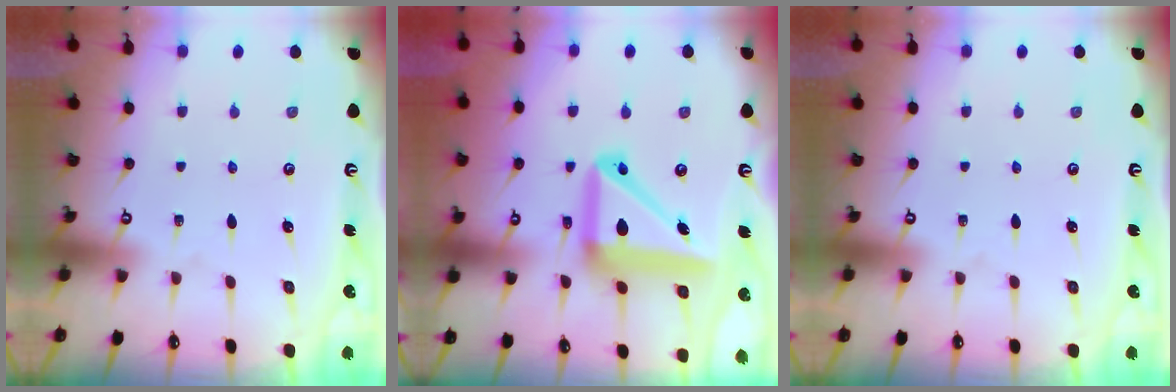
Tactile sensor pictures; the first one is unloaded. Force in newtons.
{"total": 16.7, "press": 16.6, "slide": 2.1}
{"total": 0.0}